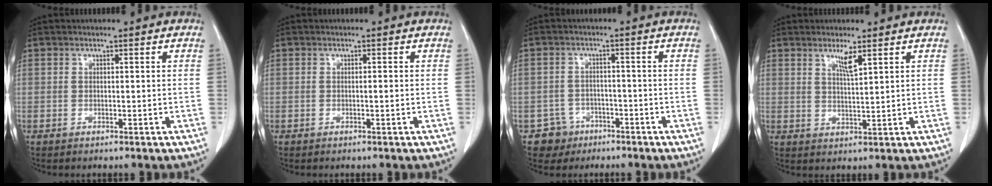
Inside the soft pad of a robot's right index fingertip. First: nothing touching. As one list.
[{"total": 0.6, "force": [-0.1, 0.0, 0.5], "torque": [-0.007, 0.001, -0.001]}, {"total": 4.0, "force": [-2.4, 3.2, -0.3], "torque": [0.009, 0.013, -0.035]}, {"total": 3.0, "force": [1.9, -0.1, 2.3], "torque": [-0.048, -0.007, 0.038]}]